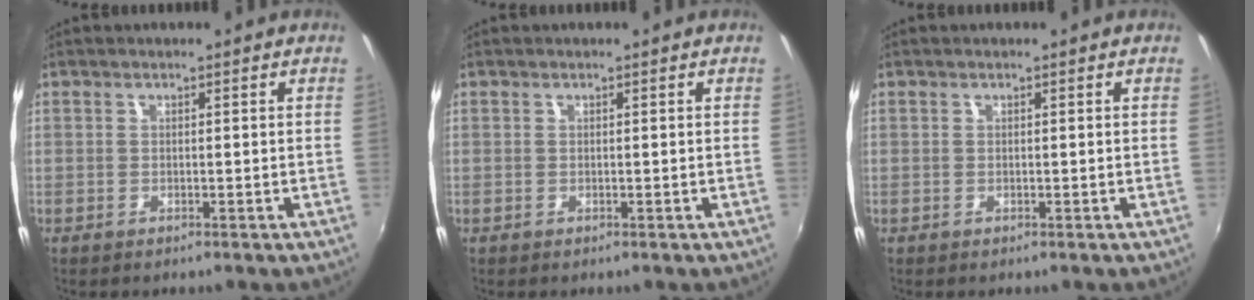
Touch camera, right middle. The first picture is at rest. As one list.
[{"total": 0.0}, {"total": 0.0}]